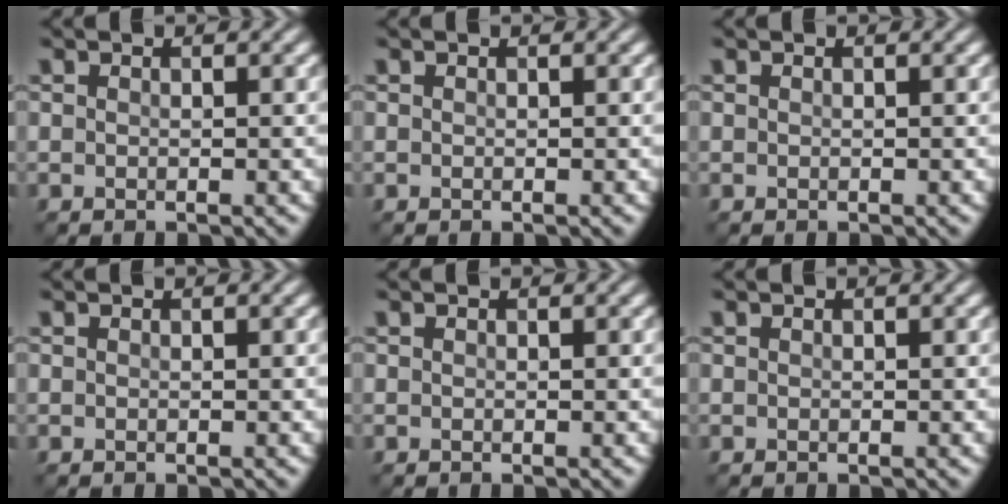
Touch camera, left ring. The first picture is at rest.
{"total": 0.0}
{"total": 0.0}
{"total": 0.0}
{"total": 0.0}
{"total": 0.0}